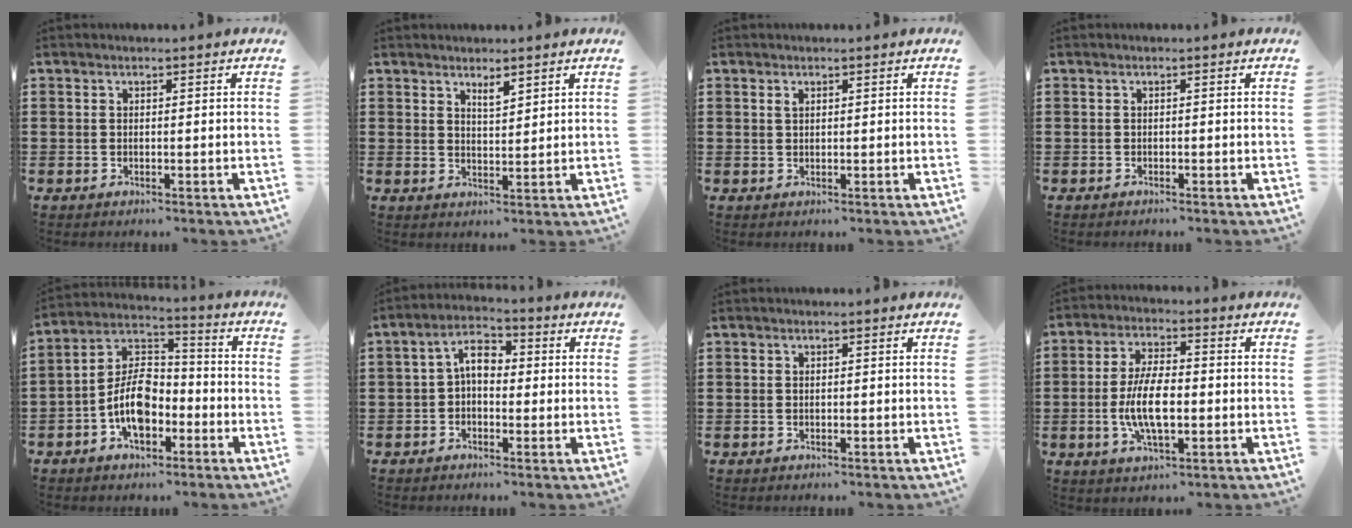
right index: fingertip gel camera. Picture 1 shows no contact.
{"total": 2.3, "force": [1.9, 0.4, 1.2], "torque": [-0.019, -0.002, 0.032]}
{"total": 0.8, "force": [0.4, 0.5, 0.5], "torque": [-0.012, 0.002, 0.008]}
{"total": 0.5, "force": [-0.5, 0.0, 0.1], "torque": [-0.003, -0.003, -0.010]}
{"total": 8.6, "force": [-3.5, 5.0, 6.0], "torque": [-0.138, 0.009, -0.071]}
{"total": 4.8, "force": [-0.2, 2.6, 4.0], "torque": [-0.085, 0.009, -0.008]}
{"total": 0.0}
{"total": 8.6, "force": [-1.4, 3.5, 7.7], "torque": [-0.172, -0.006, -0.033]}